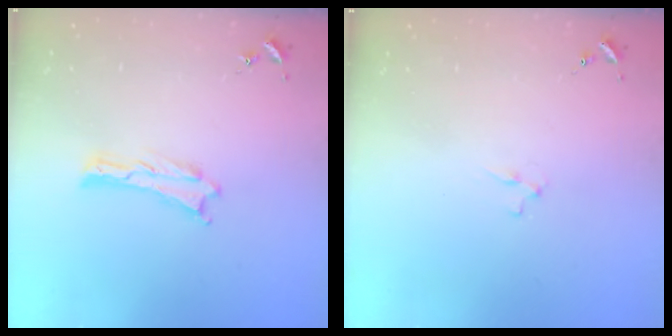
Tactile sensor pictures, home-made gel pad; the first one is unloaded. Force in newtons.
{"total": 1.8, "press": 1.8, "slide": 0.3}